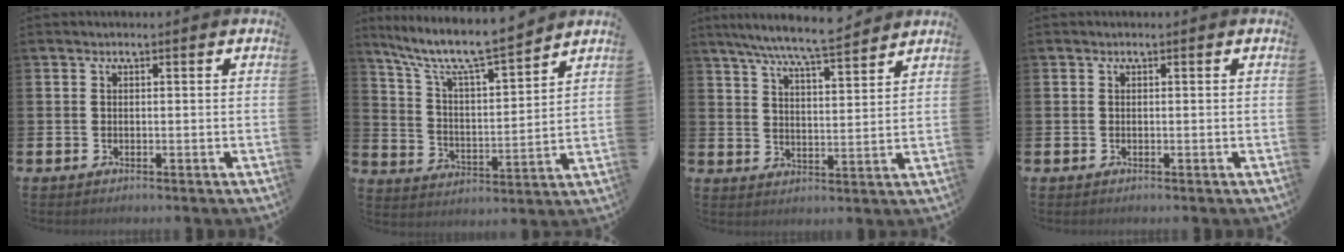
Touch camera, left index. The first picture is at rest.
{"total": 9.0, "force": [8.1, 0.9, 3.7], "torque": [-0.106, -0.056, 0.137]}
{"total": 7.8, "force": [7.4, 0.0, 2.5], "torque": [-0.078, -0.038, 0.133]}
{"total": 0.0}